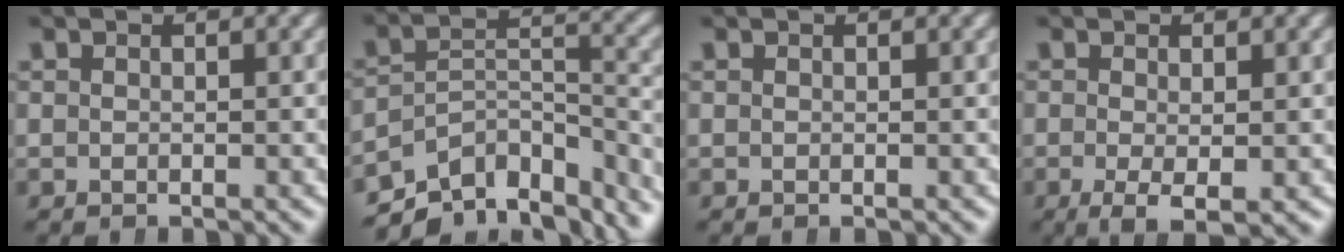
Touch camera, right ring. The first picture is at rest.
{"total": 11.0, "force": [-7.2, 5.9, 6.0], "torque": [-0.085, -0.037, -0.101]}
{"total": 0.0}
{"total": 3.9, "force": [-2.1, 1.5, 2.9], "torque": [-0.056, -0.028, -0.020]}